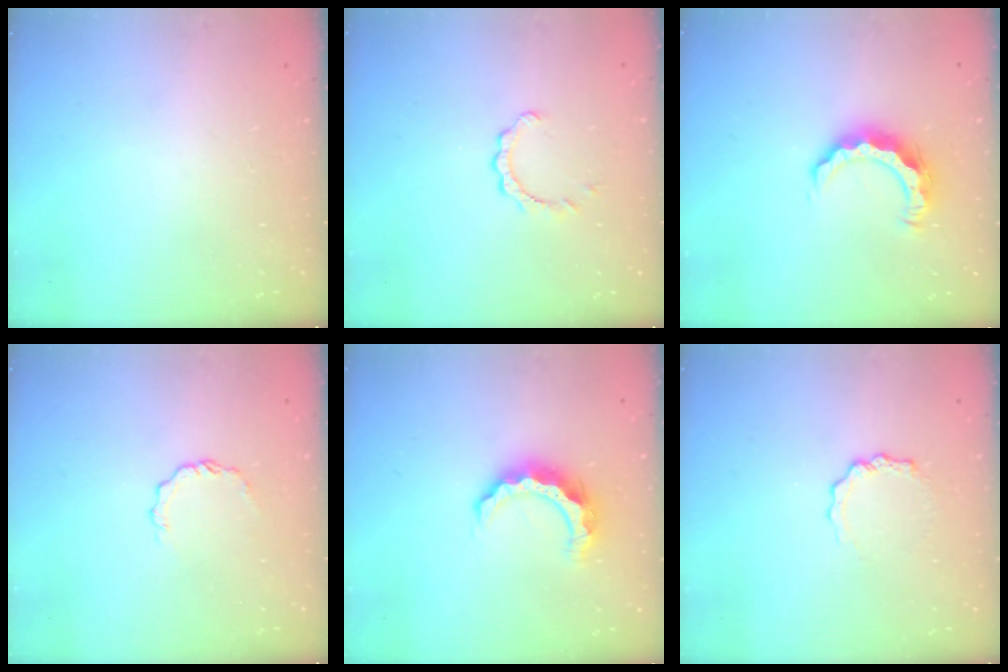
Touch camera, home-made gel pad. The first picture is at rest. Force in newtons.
{"total": 2.9, "press": 2.9, "slide": 0.3}
{"total": 8.1, "press": 8.1, "slide": 0.5}
{"total": 3.7, "press": 3.7, "slide": 0.3}
{"total": 9.8, "press": 9.7, "slide": 0.9}
{"total": 3.9, "press": 3.8, "slide": 0.5}